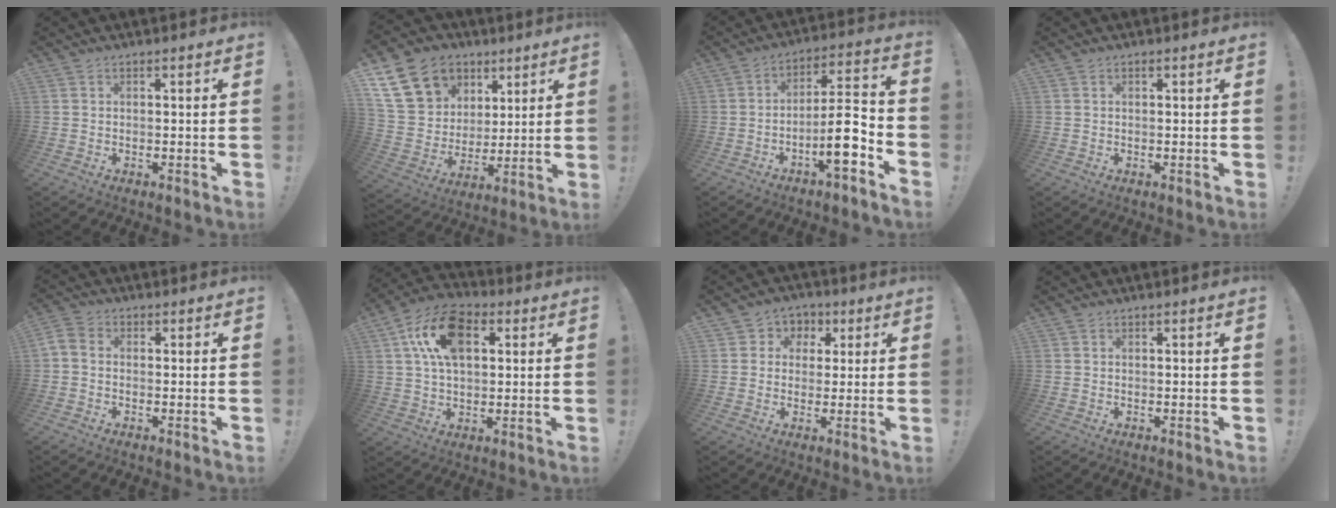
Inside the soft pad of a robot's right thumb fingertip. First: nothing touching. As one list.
[{"total": 19.3, "force": [9.1, 15.1, 7.9], "torque": [-0.131, -0.038, 0.203]}, {"total": 12.5, "force": [-5.7, 3.1, 10.7], "torque": [-0.178, 0.030, -0.096]}, {"total": 0.0}, {"total": 2.6, "force": [-0.9, 1.7, 1.7], "torque": [-0.036, 0.003, -0.016]}, {"total": 16.0, "force": [5.3, 9.7, 11.5], "torque": [-0.205, 0.004, 0.096]}, {"total": 5.3, "force": [-0.2, 5.2, 1.2], "torque": [-0.007, 0.004, -0.001]}, {"total": 0.0}]